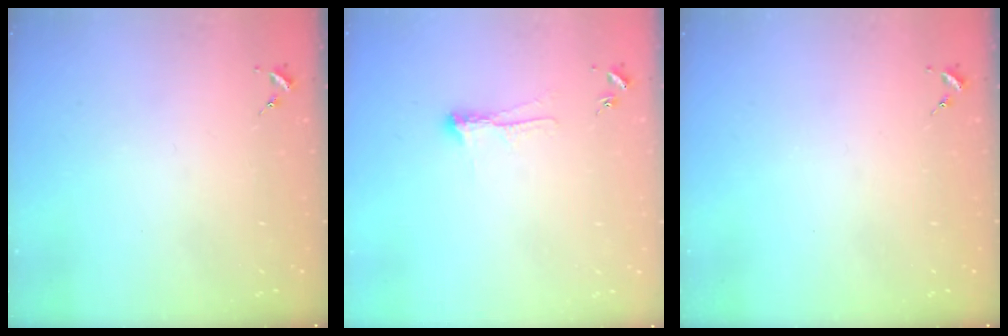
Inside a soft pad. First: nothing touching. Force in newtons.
{"total": 6.9, "press": 6.9, "slide": 0.9}
{"total": 0.0}